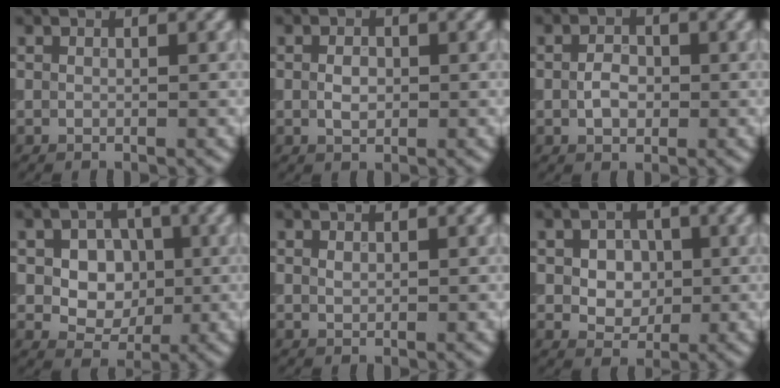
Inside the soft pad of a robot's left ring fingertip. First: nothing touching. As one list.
[{"total": 1.7, "force": [0.0, 1.1, 1.3], "torque": [-0.024, -0.001, -0.001]}, {"total": 2.3, "force": [-0.2, 1.6, 1.7], "torque": [-0.032, 0.002, -0.007]}, {"total": 5.3, "force": [0.4, 4.2, 3.2], "torque": [-0.040, 0.006, -0.006]}, {"total": 0.7, "force": [0.3, 0.4, 0.4], "torque": [-0.011, 0.001, 0.006]}, {"total": 3.5, "force": [0.3, 2.7, 2.2], "torque": [-0.032, 0.004, -0.005]}]